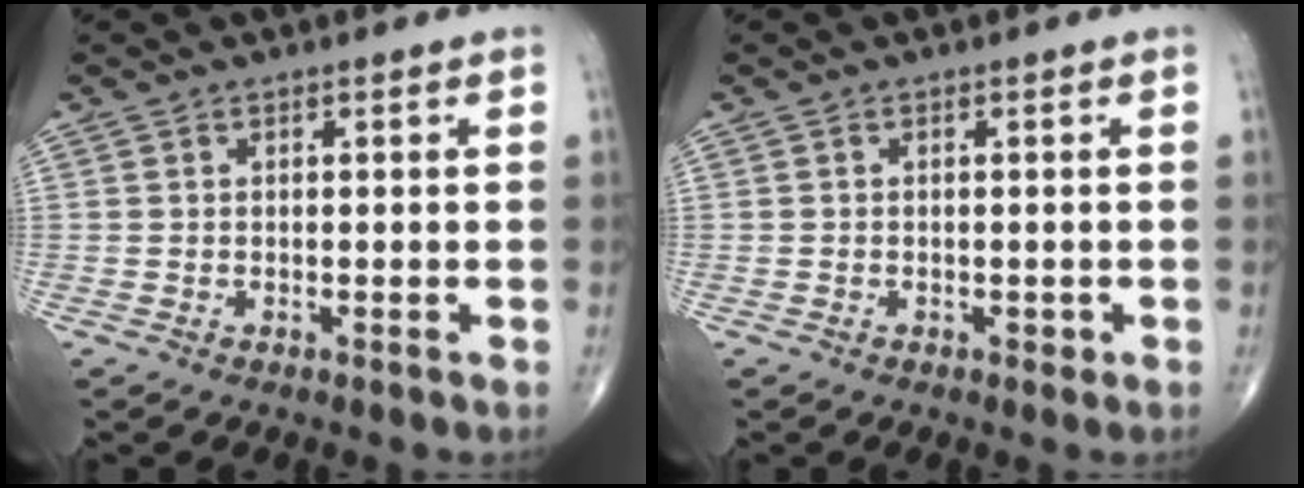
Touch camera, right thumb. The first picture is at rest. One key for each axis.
{"total": 0.8, "fx": -0.3, "fy": 0.6, "fz": 0.5, "tx": -0.004, "ty": 0.000, "tz": -0.005}